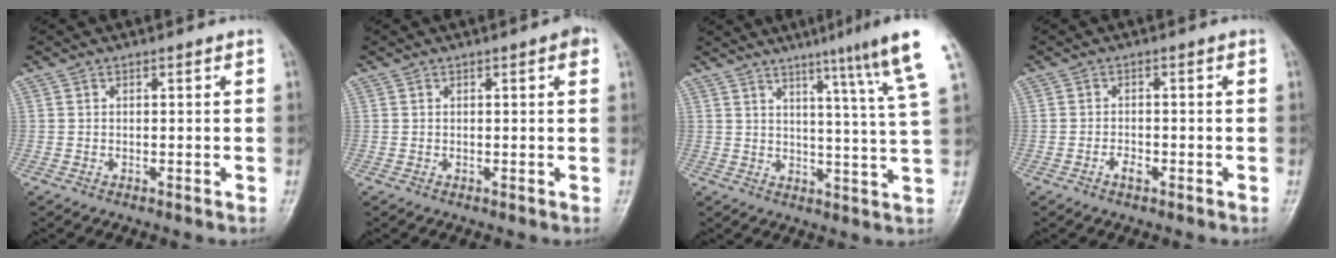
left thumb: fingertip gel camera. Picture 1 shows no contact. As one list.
[{"total": 2.0, "force": [0.8, 0.6, 1.7], "torque": [-0.018, 0.002, 0.006]}, {"total": 13.1, "force": [8.1, -1.2, 10.3], "torque": [-0.143, -0.038, 0.099]}, {"total": 2.1, "force": [-1.2, 1.1, 1.3], "torque": [-0.020, 0.006, -0.023]}]